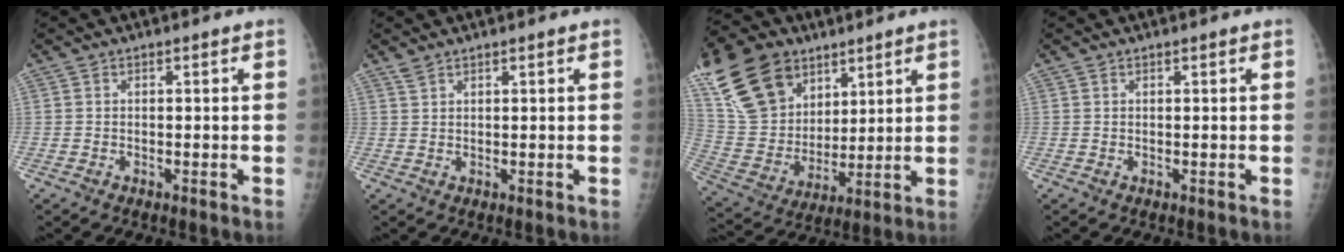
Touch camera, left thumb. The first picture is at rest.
{"total": 1.2, "force": [1.1, 0.3, 0.6], "torque": [-0.008, 0.002, 0.025]}
{"total": 22.0, "force": [12.6, 14.5, 10.7], "torque": [-0.200, -0.023, 0.244]}
{"total": 0.0}